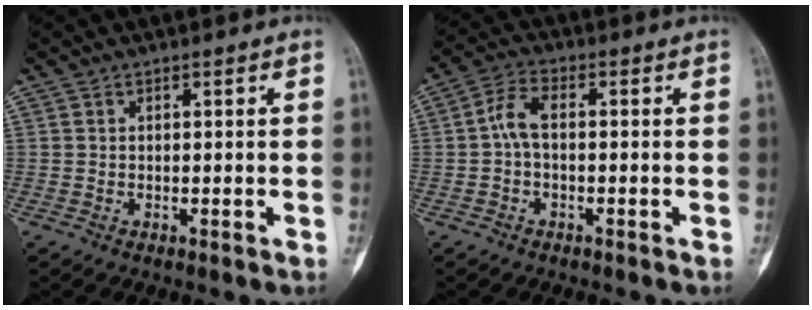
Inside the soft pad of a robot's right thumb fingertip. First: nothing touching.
{"total": 4.6, "force": [-0.3, 2.4, 4.0], "torque": [-0.081, 0.015, -0.014]}